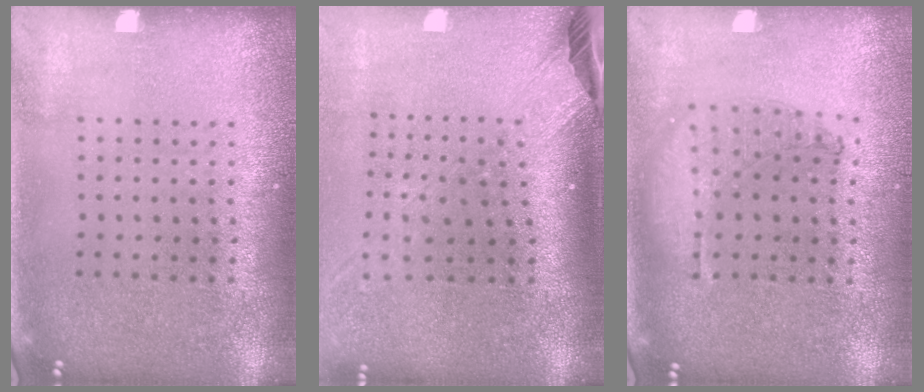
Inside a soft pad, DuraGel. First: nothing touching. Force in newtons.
{"total": 2.6, "press": 1.9, "slide": 1.7}
{"total": 0.9, "press": 0.9, "slide": 0.2}